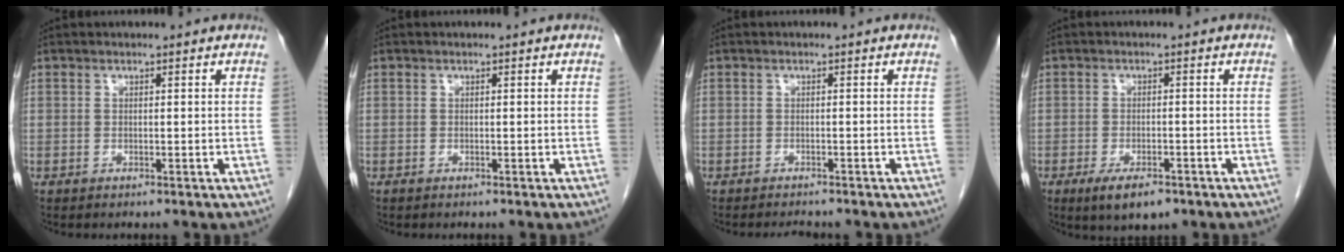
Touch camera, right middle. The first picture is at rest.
{"total": 0.0}
{"total": 1.9, "force": [-1.8, 0.2, 0.4], "torque": [-0.011, -0.008, -0.024]}
{"total": 5.2, "force": [-3.2, 1.9, 3.6], "torque": [-0.062, -0.006, -0.044]}